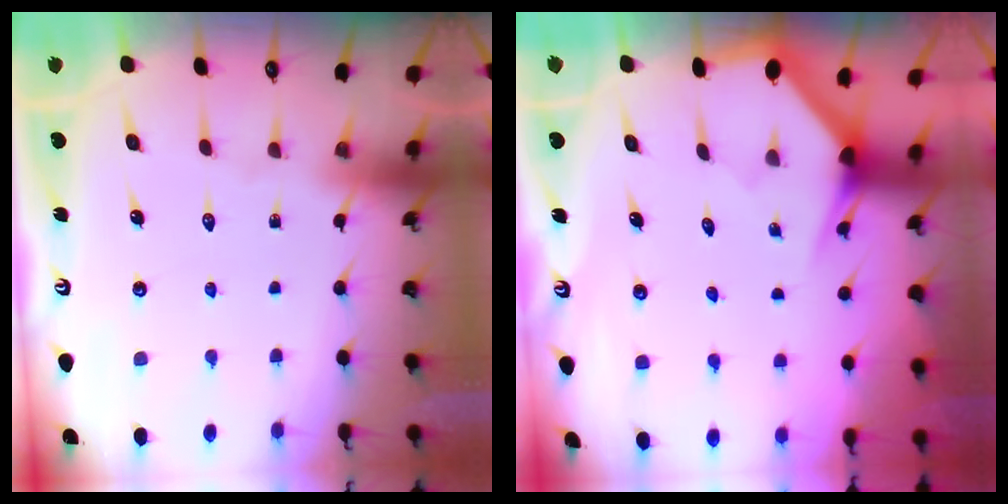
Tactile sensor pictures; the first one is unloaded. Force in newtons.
{"total": 3.3, "press": 3.3, "slide": 0.2}